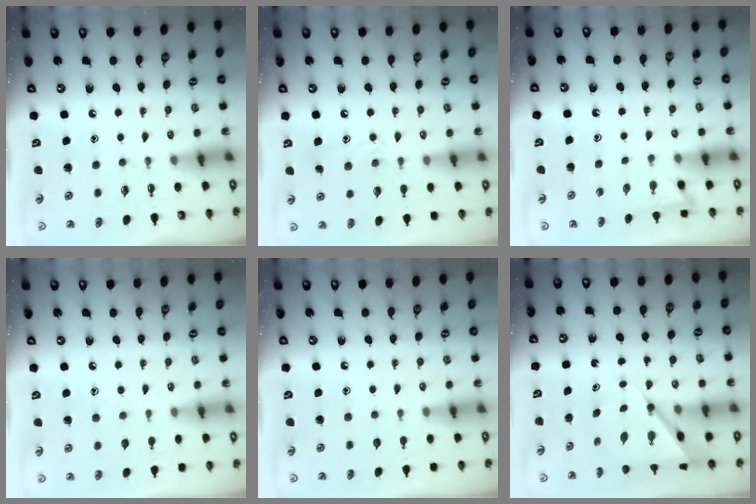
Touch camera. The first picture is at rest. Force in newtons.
{"total": 8.8, "press": 8.8, "slide": 0.6}
{"total": 2.5, "press": 2.5, "slide": 0.3}
{"total": 6.7, "press": 6.7, "slide": 0.8}
{"total": 0.5, "press": 0.5, "slide": 0.1}
{"total": 7.5, "press": 7.4, "slide": 0.7}